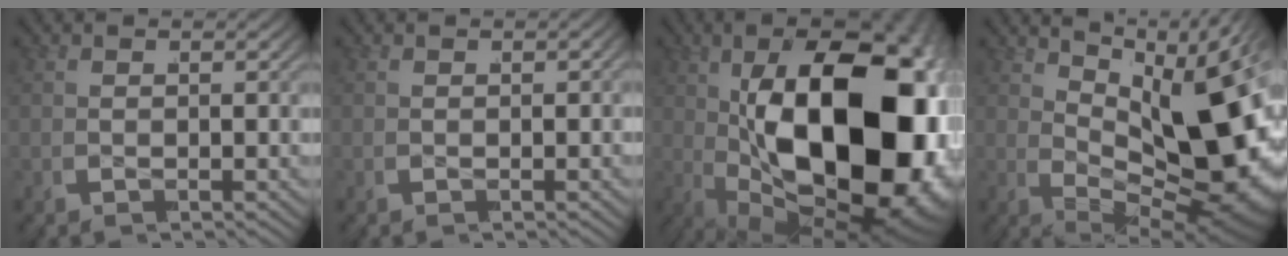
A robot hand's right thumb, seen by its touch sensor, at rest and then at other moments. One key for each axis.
{"total": 0.0}
{"total": 31.8, "fx": -3.1, "fy": 17.8, "fz": 26.2, "tx": -0.399, "ty": -0.060, "tz": -0.010}
{"total": 17.4, "fx": -0.7, "fy": 9.7, "fz": 14.4, "tx": -0.223, "ty": -0.022, "tz": 0.005}